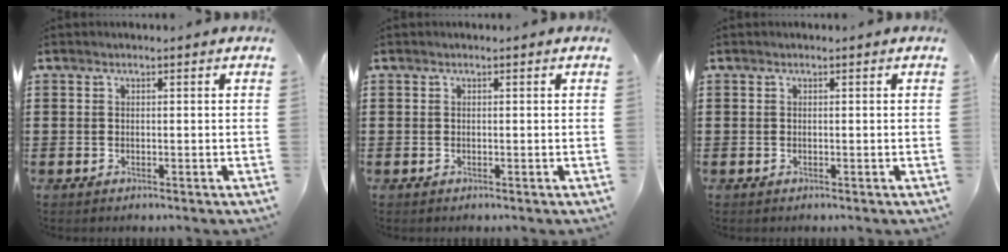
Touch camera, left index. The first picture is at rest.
{"total": 0.0}
{"total": 0.0}